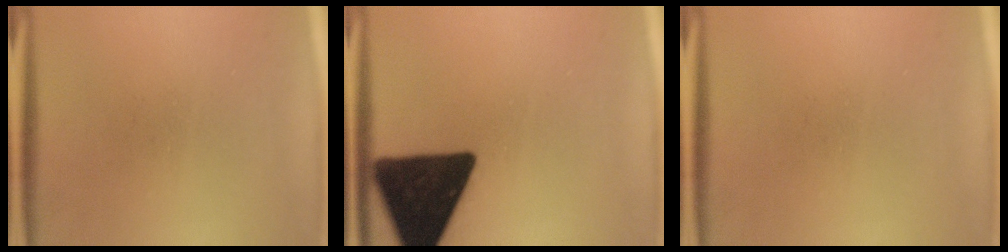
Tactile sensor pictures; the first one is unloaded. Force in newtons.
{"total": 18.3}
{"total": 0.0}